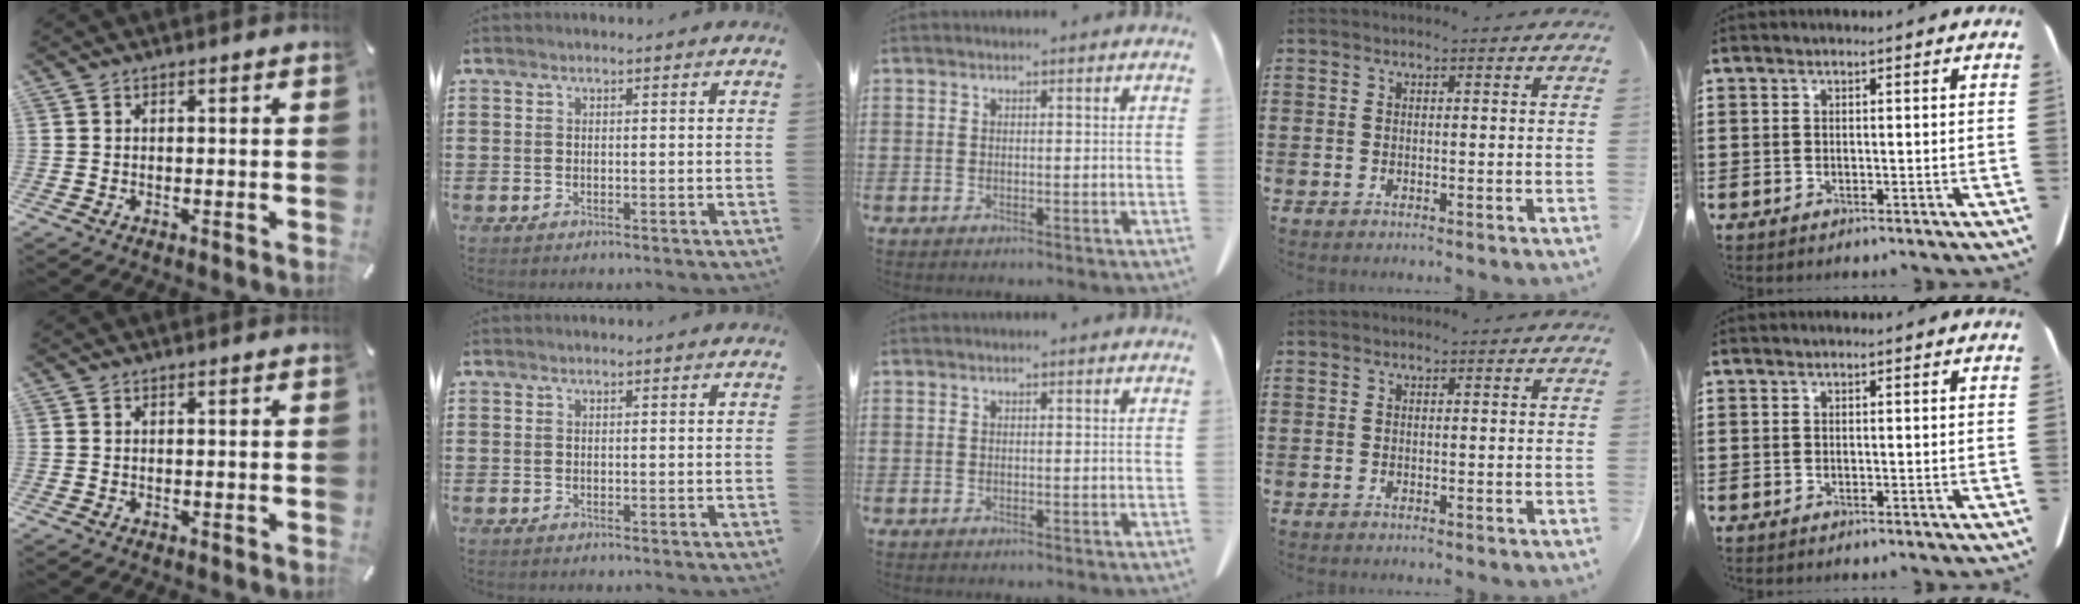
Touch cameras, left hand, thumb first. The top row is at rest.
{}